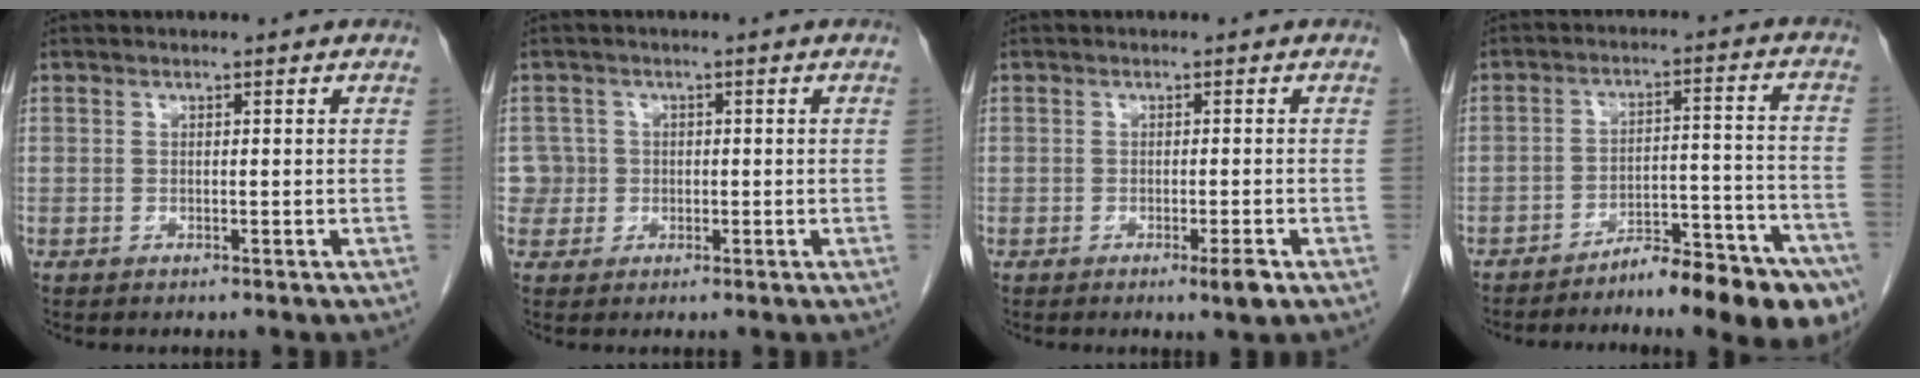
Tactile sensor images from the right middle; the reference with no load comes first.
{"total": 2.4, "force": [-0.1, 2.4, -0.5], "torque": [0.022, 0.007, -0.006]}
{"total": 2.2, "force": [-1.2, -0.2, 1.8], "torque": [-0.024, -0.005, -0.016]}
{"total": 13.5, "force": [-10.2, 2.2, 8.5], "torque": [-0.079, 0.037, -0.152]}